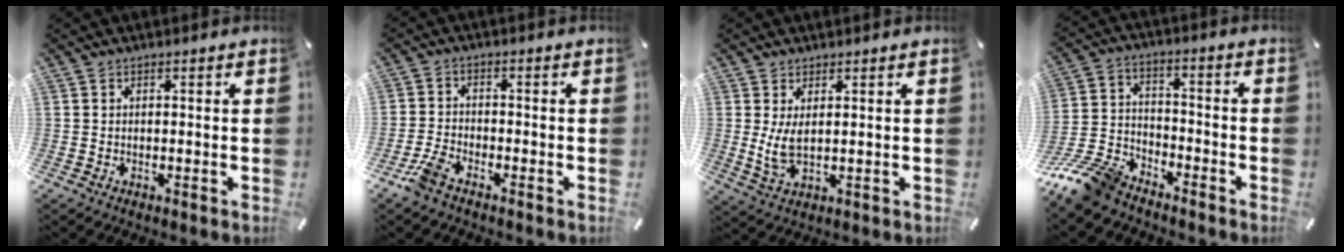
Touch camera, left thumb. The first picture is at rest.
{"total": 4.6, "force": [-3.4, 2.3, 2.0], "torque": [-0.057, 0.012, -0.070]}
{"total": 5.4, "force": [1.5, 2.3, 4.7], "torque": [-0.108, -0.005, 0.025]}
{"total": 13.2, "force": [-11.5, 4.6, 4.7], "torque": [-0.094, 0.057, -0.219]}